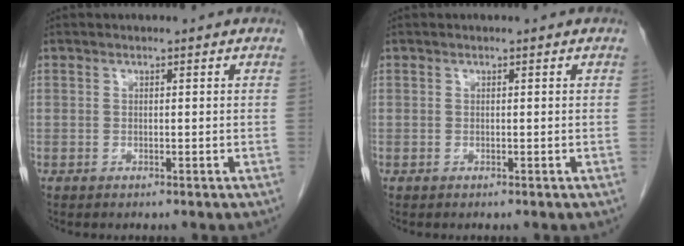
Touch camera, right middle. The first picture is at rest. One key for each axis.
{"total": 0.0}